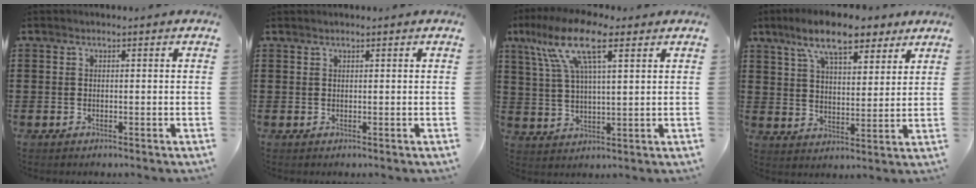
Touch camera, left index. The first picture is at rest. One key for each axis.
{"total": 0.0}
{"total": 11.7, "fx": 6.6, "fy": 3.5, "fz": 9.0, "tx": -0.189, "ty": 0.001, "tz": 0.119}
{"total": 10.4, "fx": 7.7, "fy": 3.1, "fz": 6.2, "tx": -0.132, "ty": -0.008, "tz": 0.139}